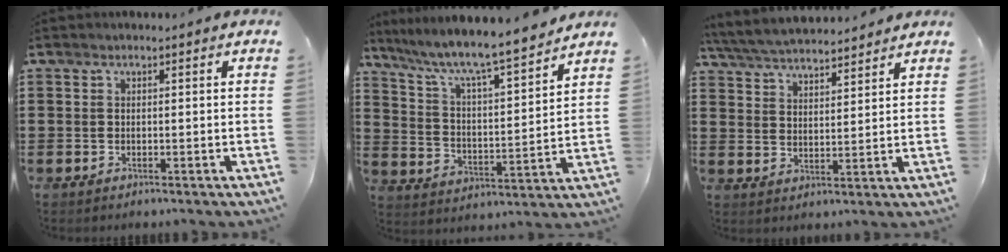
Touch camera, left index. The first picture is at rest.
{"total": 6.7, "force": [5.8, 0.1, 3.3], "torque": [-0.089, -0.048, 0.091]}
{"total": 5.2, "force": [5.1, 0.4, 1.1], "torque": [-0.043, -0.023, 0.090]}